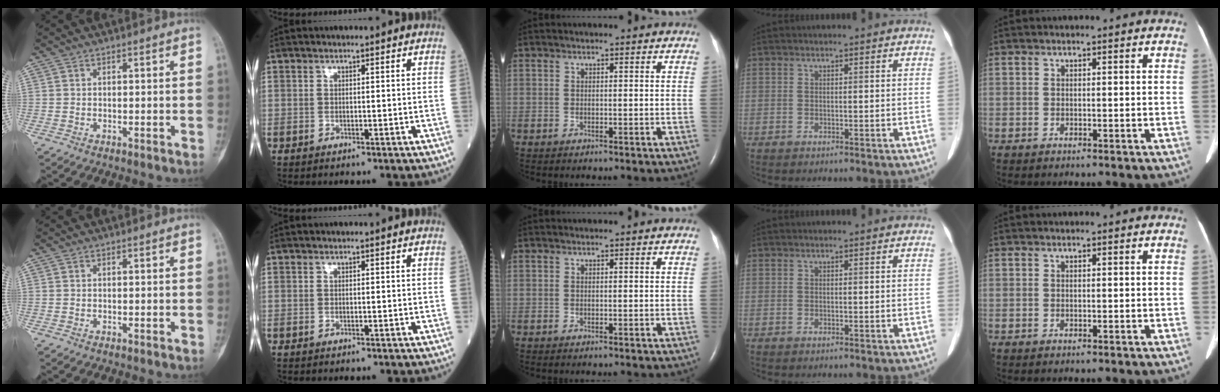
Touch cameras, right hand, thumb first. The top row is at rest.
{}